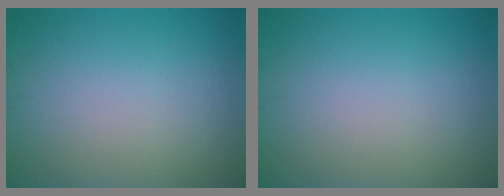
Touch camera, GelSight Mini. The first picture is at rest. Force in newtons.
{"total": 0.0}